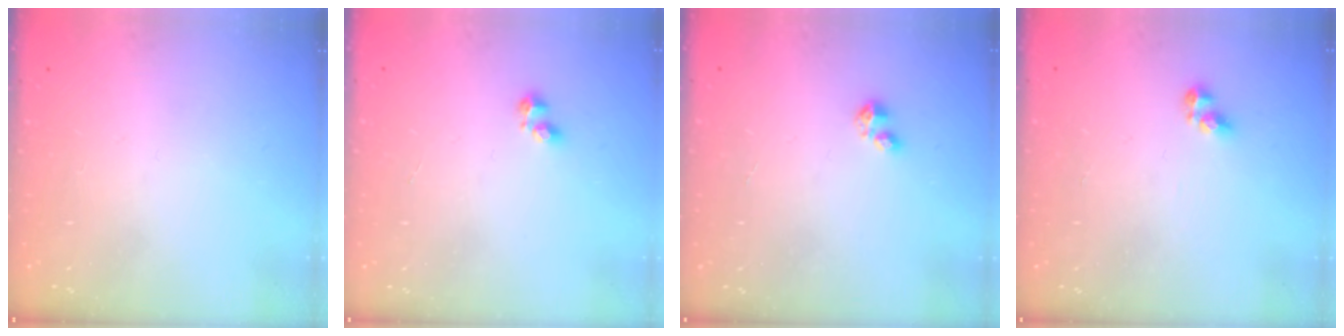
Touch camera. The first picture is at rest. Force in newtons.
{"total": 2.4, "press": 2.3, "slide": 0.8}
{"total": 2.7, "press": 2.7, "slide": 0.4}
{"total": 5.5, "press": 5.5, "slide": 0.6}